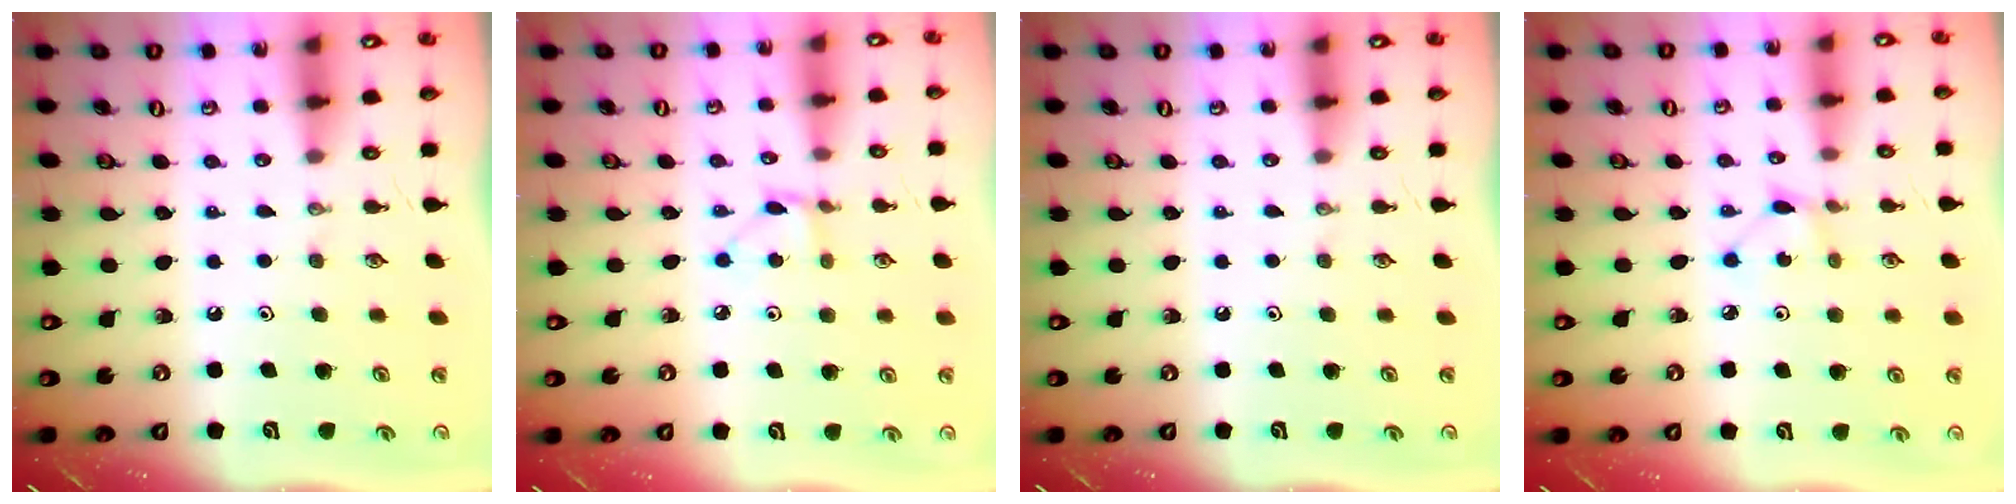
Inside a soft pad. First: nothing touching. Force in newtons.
{"total": 2.6, "press": 2.6, "slide": 0.3}
{"total": 0.0}
{"total": 2.1, "press": 2.0, "slide": 0.3}